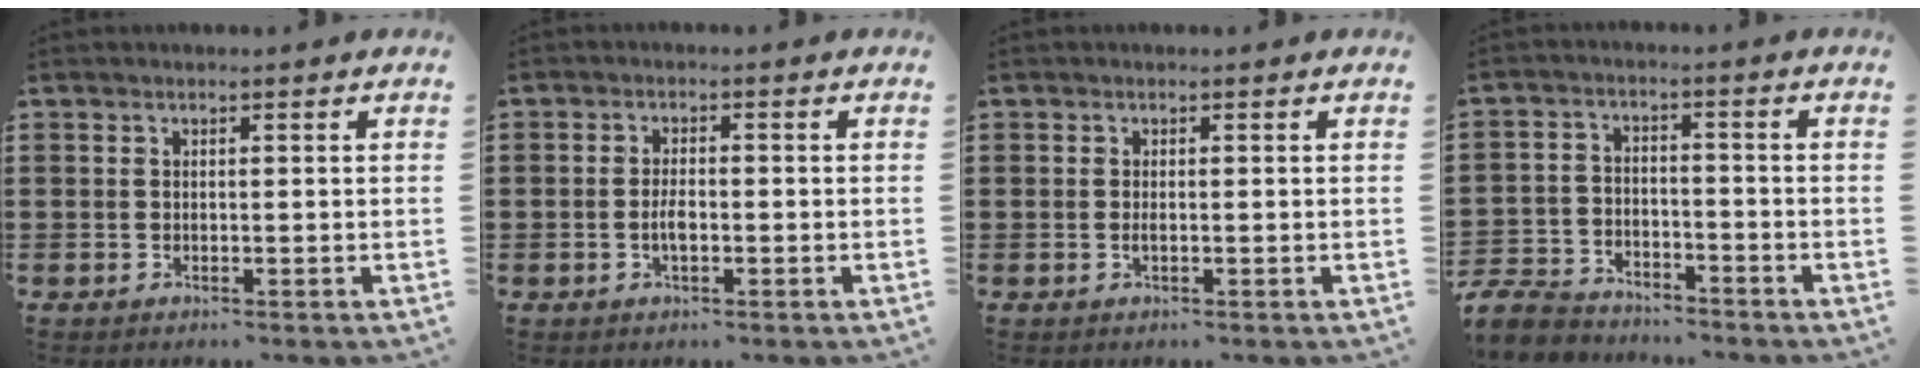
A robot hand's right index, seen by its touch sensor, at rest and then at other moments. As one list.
[{"total": 2.4, "force": [-0.6, 1.0, 2.1], "torque": [-0.048, -0.004, -0.012]}, {"total": 0.7, "force": [-0.1, 0.0, 0.7], "torque": [-0.016, -0.008, 0.000]}, {"total": 5.9, "force": [-5.6, 1.5, 0.8], "torque": [-0.038, 0.004, -0.118]}]